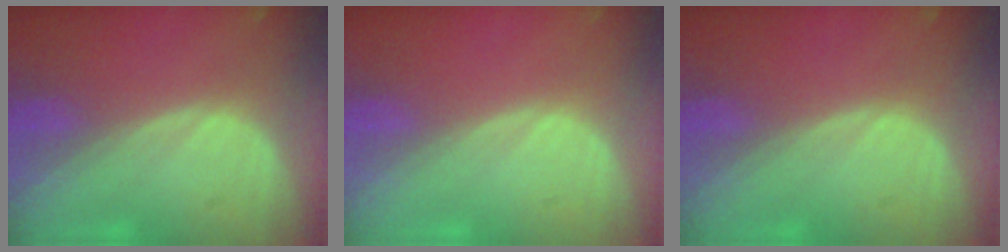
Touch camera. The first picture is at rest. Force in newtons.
{"total": 0.0}
{"total": 0.0}